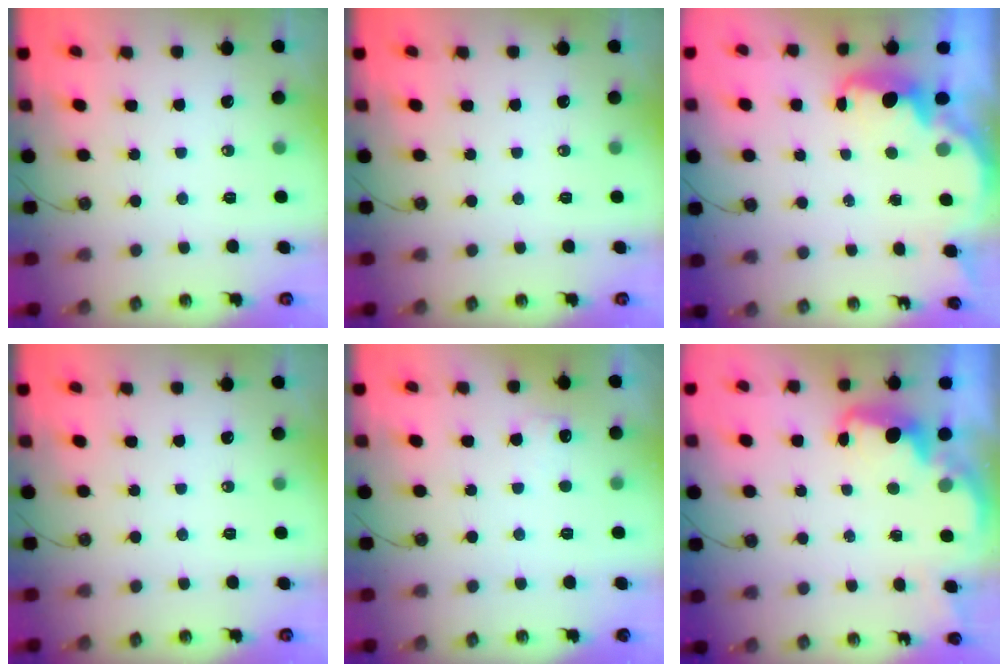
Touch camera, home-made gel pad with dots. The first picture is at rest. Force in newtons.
{"total": 0.0}
{"total": 2.7, "press": 2.6, "slide": 0.7}
{"total": 0.0}
{"total": 5.1, "press": 5.0, "slide": 1.0}
{"total": 2.5, "press": 2.4, "slide": 0.7}